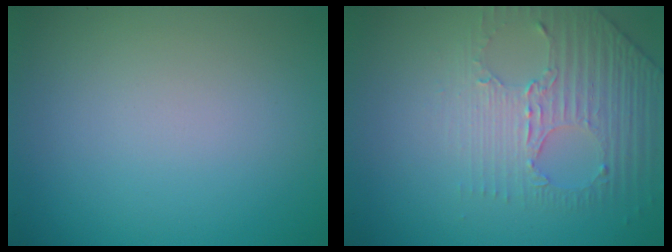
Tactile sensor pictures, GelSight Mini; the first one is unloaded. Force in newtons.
{"total": 4.5, "press": 3.2, "slide": 3.1}